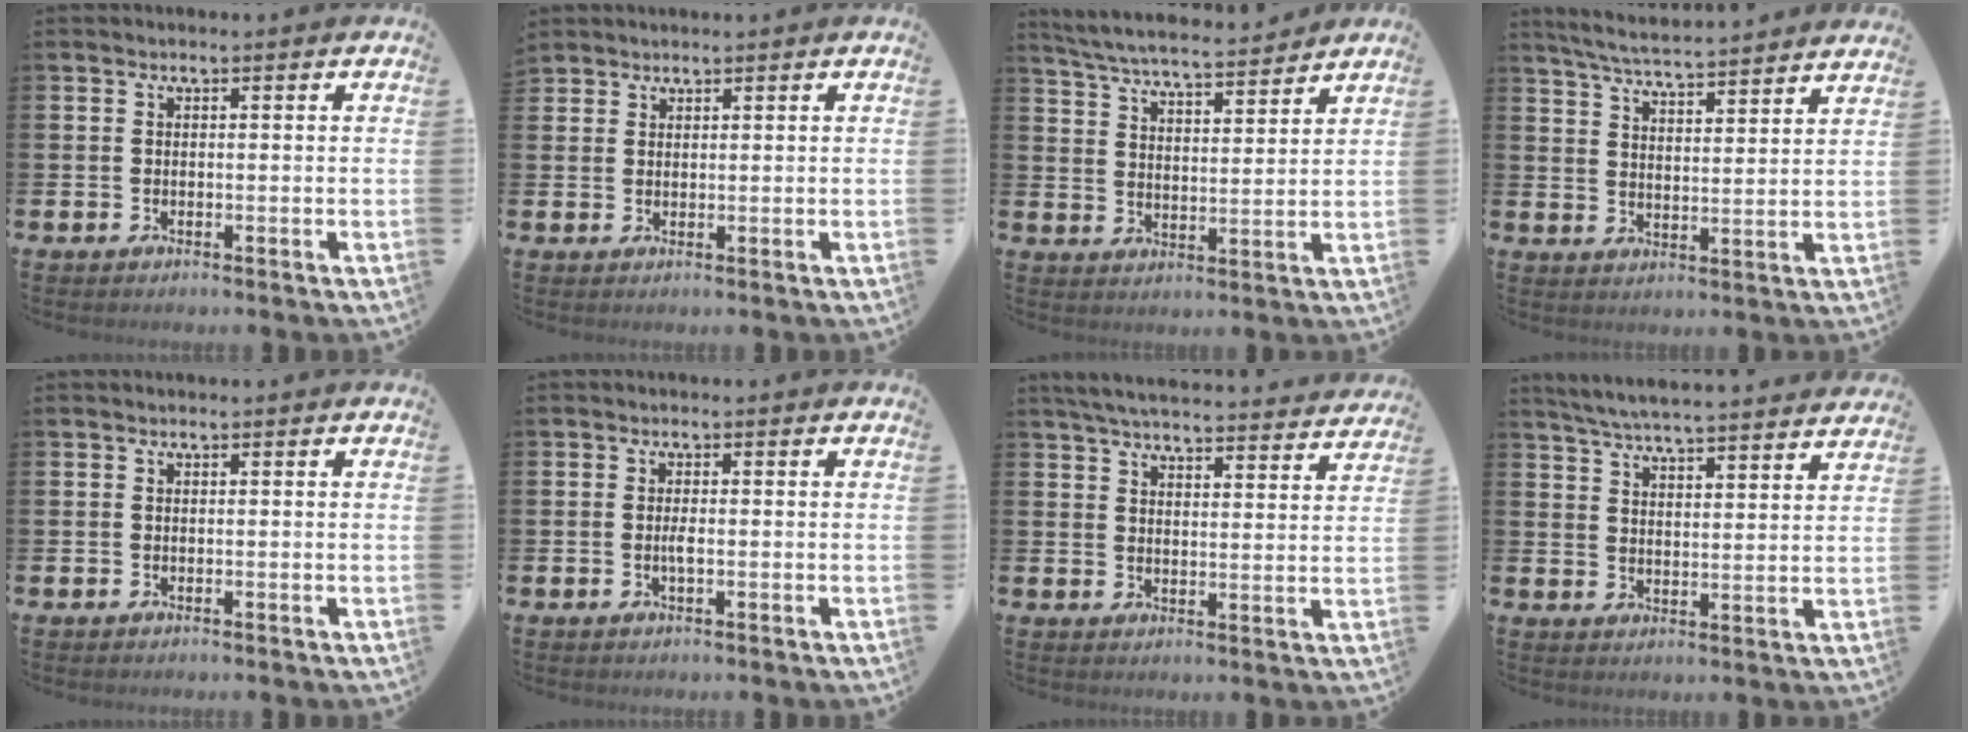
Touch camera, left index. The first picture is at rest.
{"total": 1.8, "force": [1.8, 0.6, -0.1], "torque": [0.009, -0.002, 0.032]}
{"total": 6.1, "force": [6.0, 0.3, 1.4], "torque": [-0.052, -0.038, 0.105]}
{"total": 5.6, "force": [5.5, -0.2, 1.0], "torque": [-0.042, -0.041, 0.096]}
{"total": 0.0}
{"total": 1.2, "force": [-0.2, 0.2, 1.2], "torque": [-0.027, 0.001, -0.004]}
{"total": 5.3, "force": [5.2, 0.4, 1.0], "torque": [-0.035, -0.038, 0.090]}
{"total": 5.7, "force": [5.6, -0.1, 1.0], "torque": [-0.041, -0.036, 0.099]}